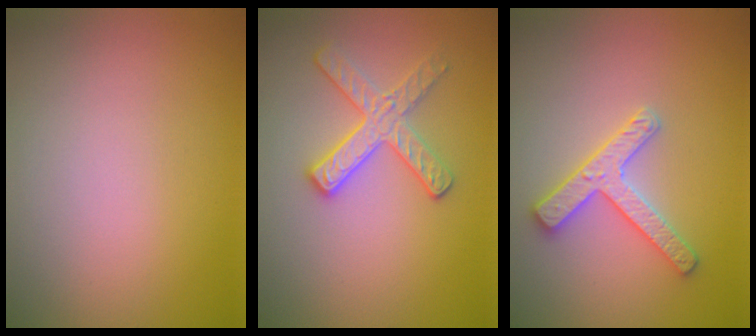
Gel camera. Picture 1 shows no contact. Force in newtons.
{"total": 2.8, "press": 2.7, "slide": 0.6}
{"total": 2.9, "press": 2.9, "slide": 0.5}